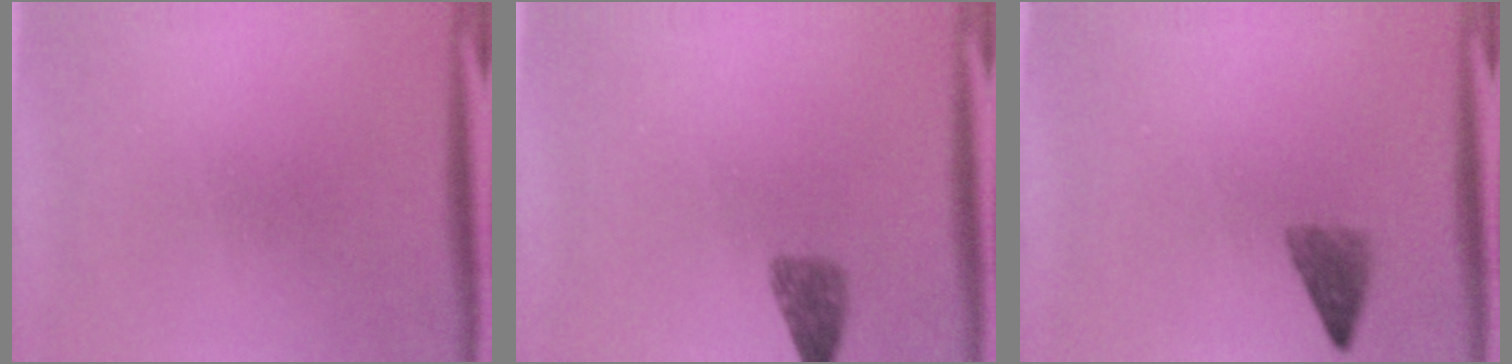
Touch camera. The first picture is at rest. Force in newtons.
{"total": 2.4}
{"total": 2.4}